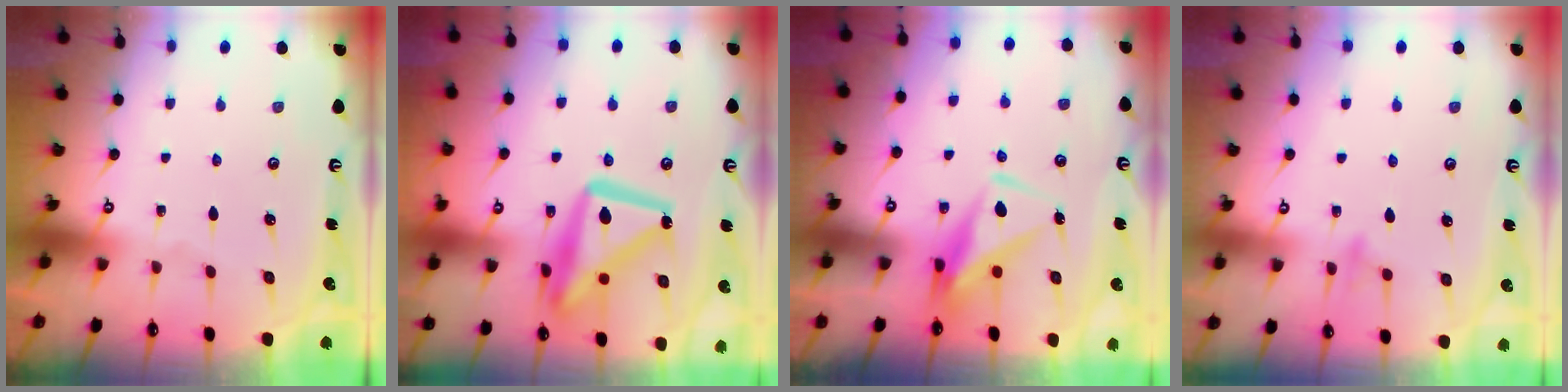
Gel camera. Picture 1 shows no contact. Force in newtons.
{"total": 17.5, "press": 17.4, "slide": 1.8}
{"total": 9.6, "press": 9.5, "slide": 1.3}
{"total": 6.7, "press": 6.7, "slide": 0.6}